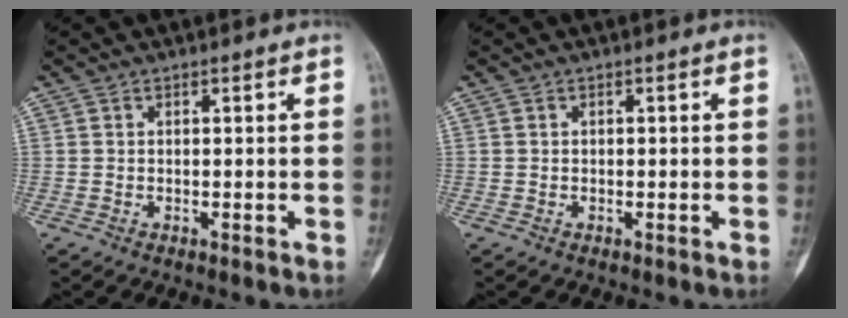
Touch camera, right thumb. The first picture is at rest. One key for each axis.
{"total": 0.0}